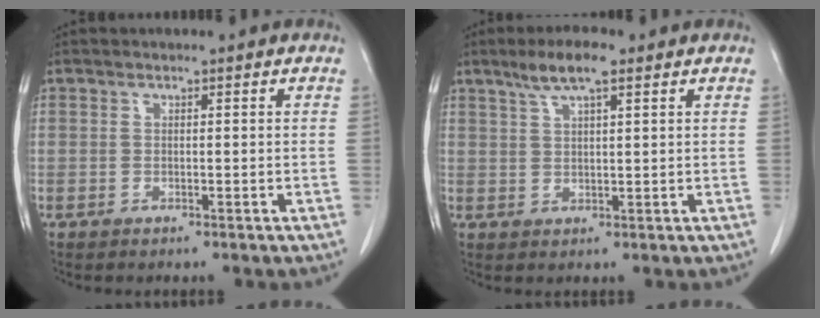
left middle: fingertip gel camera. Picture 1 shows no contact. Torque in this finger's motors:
{"motor_torque": [0.76, -0.63, 0.06, 0.04]}